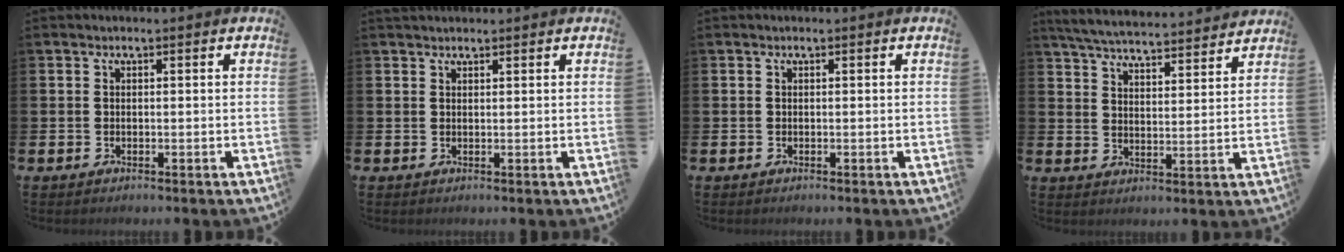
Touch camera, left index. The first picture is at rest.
{"total": 1.1, "force": [1.1, 0.3, 0.1], "torque": [0.006, 0.000, 0.018]}
{"total": 0.0}
{"total": 5.9, "force": [5.8, 0.4, 1.0], "torque": [-0.046, -0.041, 0.103]}